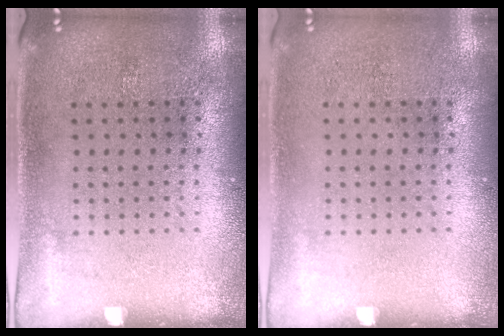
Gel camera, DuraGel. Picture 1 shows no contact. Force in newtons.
{"total": 0.0}